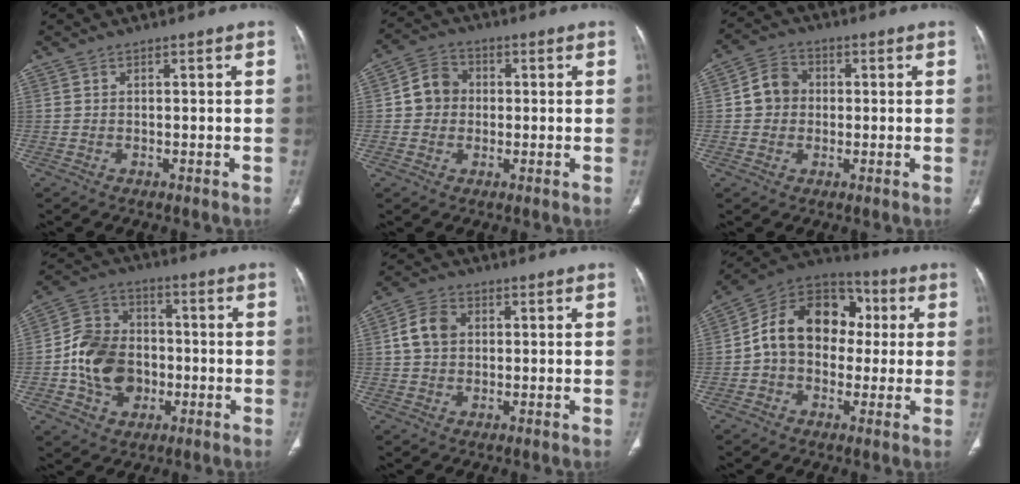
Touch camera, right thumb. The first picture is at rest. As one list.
[{"total": 6.3, "force": [0.1, 5.7, 2.7], "torque": [-0.029, 0.015, -0.008]}, {"total": 6.1, "force": [0.2, 5.4, 2.8], "torque": [-0.033, 0.014, -0.006]}, {"total": 14.4, "force": [-2.4, 11.5, 8.3], "torque": [-0.120, 0.027, -0.045]}, {"total": 6.0, "force": [0.9, 4.7, 3.7], "torque": [-0.063, 0.009, 0.012]}, {"total": 17.0, "force": [1.0, 12.9, 10.9], "torque": [-0.142, 0.044, 0.004]}]